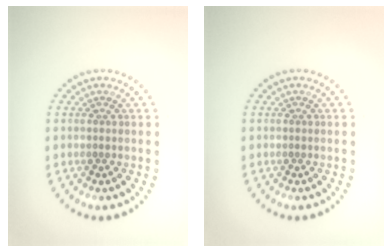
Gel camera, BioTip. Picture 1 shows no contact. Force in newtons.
{"total": 0.0}